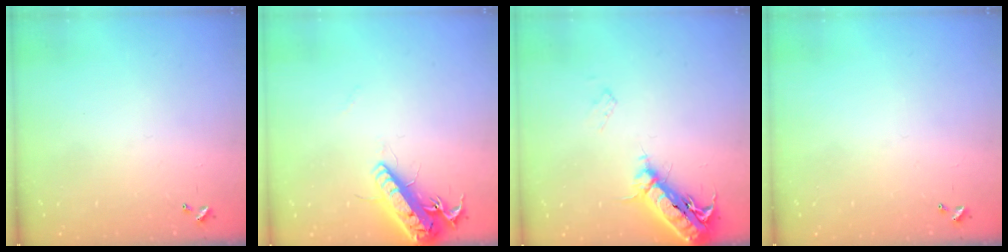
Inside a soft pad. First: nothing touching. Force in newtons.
{"total": 16.5, "press": 16.2, "slide": 3.1}
{"total": 17.6, "press": 17.3, "slide": 3.5}
{"total": 0.0}